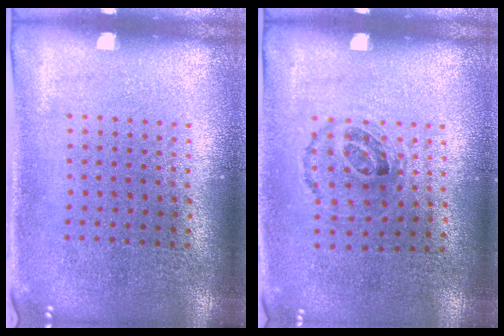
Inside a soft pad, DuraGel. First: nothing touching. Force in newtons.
{"total": 1.0, "press": 0.7, "slide": 0.7}